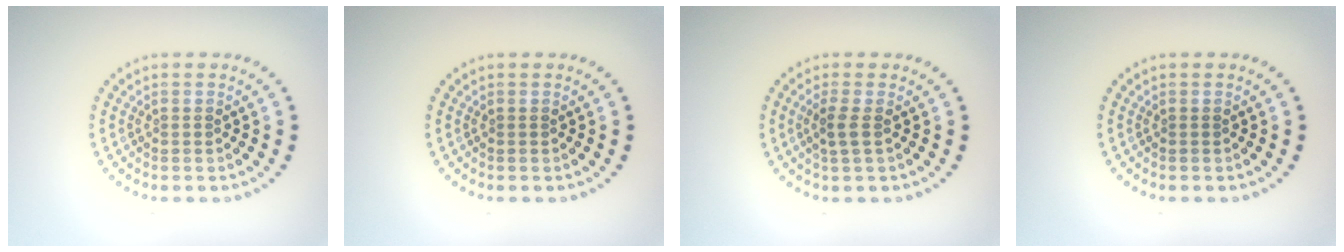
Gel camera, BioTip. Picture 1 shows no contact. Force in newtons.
{"total": 0.0}
{"total": 1.5, "press": 1.3, "slide": 0.8}
{"total": 0.0}